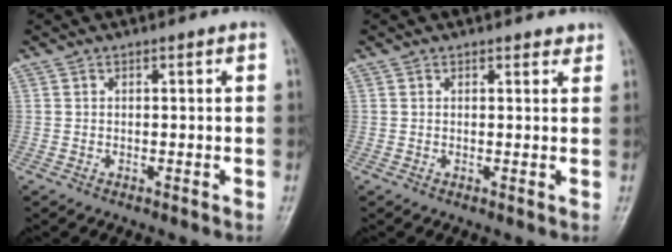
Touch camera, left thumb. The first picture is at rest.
{"total": 1.4, "force": [1.2, 0.7, 0.3], "torque": [0.007, -0.007, 0.011]}